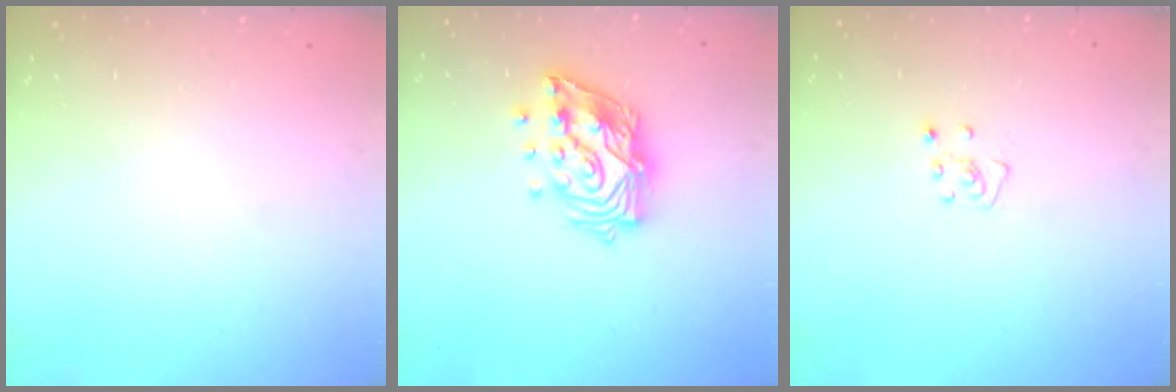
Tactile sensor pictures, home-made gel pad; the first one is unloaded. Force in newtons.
{"total": 17.9, "press": 17.8, "slide": 2.1}
{"total": 4.3, "press": 4.2, "slide": 0.4}